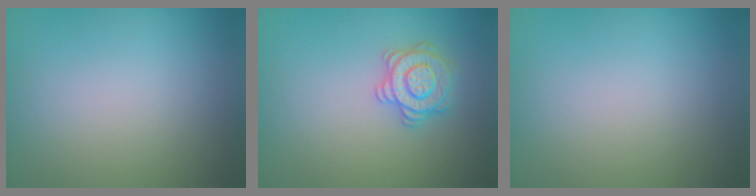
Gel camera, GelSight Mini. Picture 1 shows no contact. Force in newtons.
{"total": 2.9, "press": 2.9, "slide": 0.1}
{"total": 0.0}